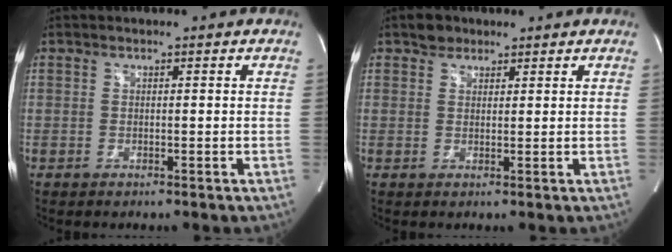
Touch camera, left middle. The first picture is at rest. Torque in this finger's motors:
{"motor_torque": [0.10, -0.08, -0.11, 0.01]}